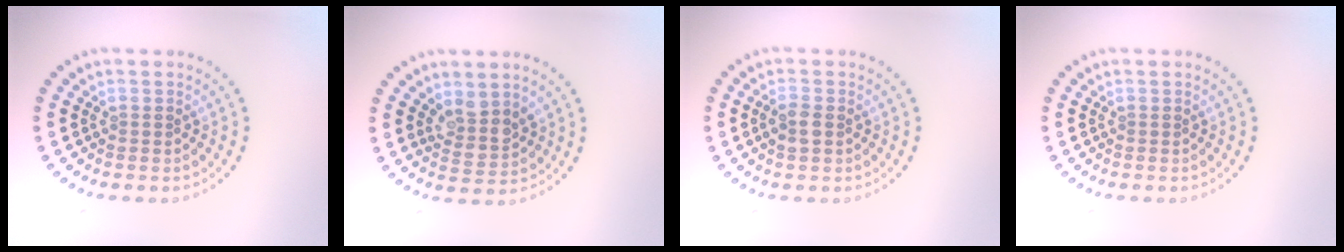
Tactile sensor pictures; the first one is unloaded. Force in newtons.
{"total": 2.6, "press": 2.2, "slide": 1.5}
{"total": 1.6, "press": 1.6, "slide": 0.3}
{"total": 0.0}